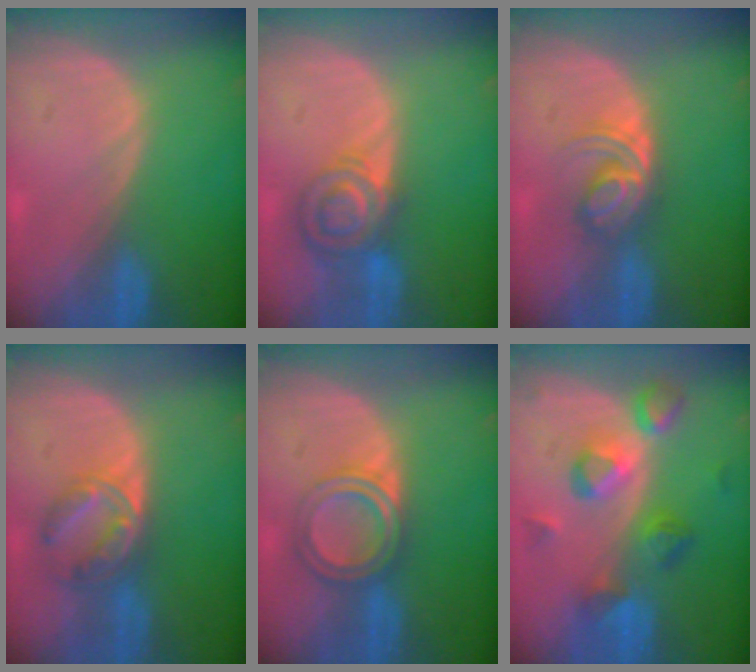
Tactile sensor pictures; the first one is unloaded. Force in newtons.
{"total": 7.1, "press": 6.2, "slide": 3.5}
{"total": 6.0, "press": 5.0, "slide": 3.2}
{"total": 6.7, "press": 5.9, "slide": 3.0}
{"total": 5.2, "press": 5.2, "slide": 0.1}
{"total": 7.6, "press": 7.5, "slide": 0.6}